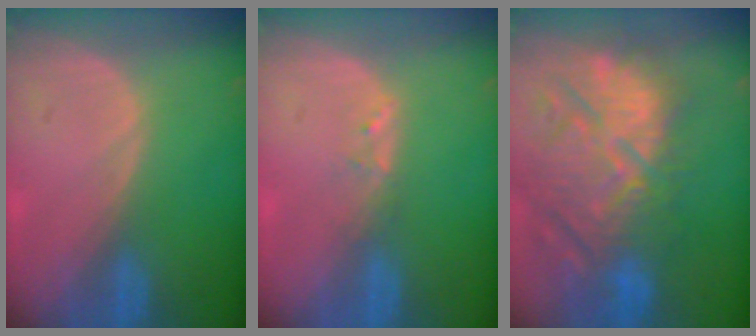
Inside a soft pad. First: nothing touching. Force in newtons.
{"total": 1.2, "press": 1.1, "slide": 0.2}
{"total": 13.7, "press": 12.5, "slide": 5.5}